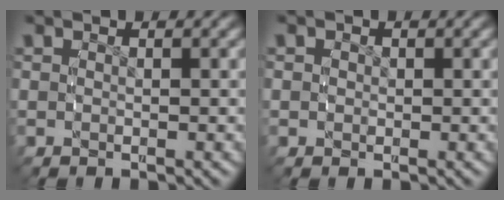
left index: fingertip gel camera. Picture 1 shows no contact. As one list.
[{"total": 1.0, "force": [0.1, 0.9, 0.4], "torque": [-0.005, 0.003, 0.000]}]